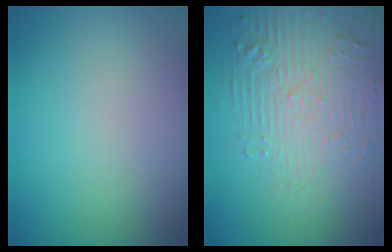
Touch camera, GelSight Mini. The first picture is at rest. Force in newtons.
{"total": 4.5, "press": 4.1, "slide": 1.8}